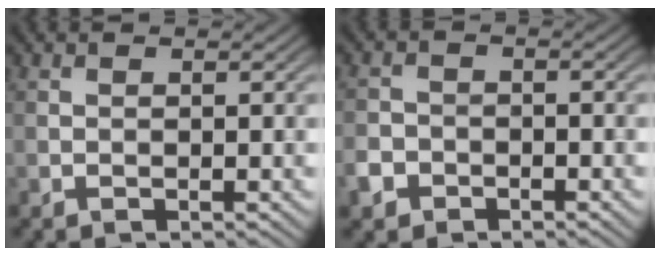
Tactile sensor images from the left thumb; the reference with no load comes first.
{"total": 3.1, "force": [-2.0, 2.2, 1.0], "torque": [-0.024, -0.005, -0.044]}